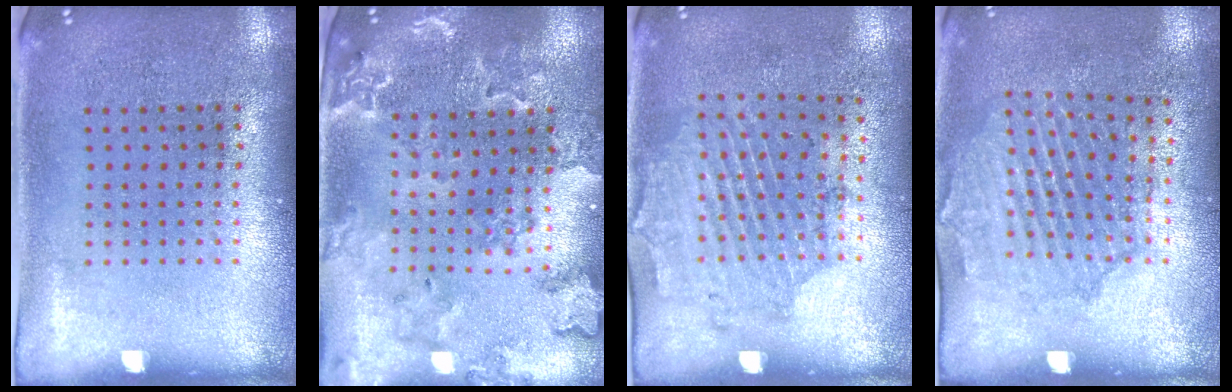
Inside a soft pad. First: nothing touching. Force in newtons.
{"total": 1.7, "press": 1.7, "slide": 0.3}
{"total": 1.7, "press": 1.2, "slide": 1.2}
{"total": 1.6, "press": 1.5, "slide": 0.4}